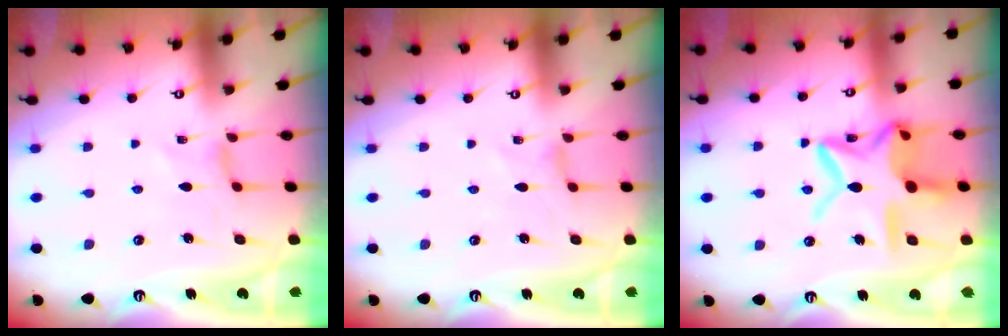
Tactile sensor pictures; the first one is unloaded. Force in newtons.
{"total": 0.0}
{"total": 17.4, "press": 17.4, "slide": 1.3}